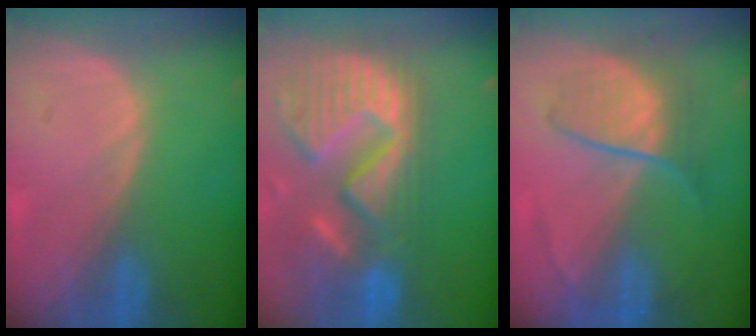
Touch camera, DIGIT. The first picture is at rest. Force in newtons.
{"total": 14.4, "press": 12.0, "slide": 8.0}
{"total": 6.3, "press": 6.3, "slide": 0.7}